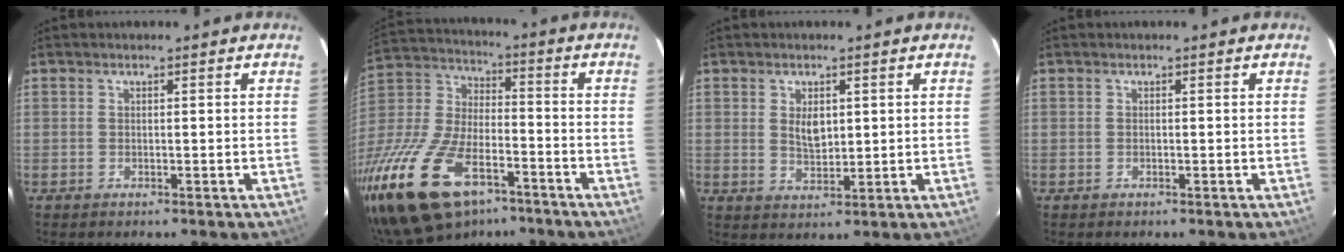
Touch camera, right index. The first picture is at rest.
{"total": 24.5, "force": [-14.5, 12.1, 15.6], "torque": [-0.331, -0.020, -0.257]}
{"total": 4.0, "force": [1.0, 2.4, 3.0], "torque": [-0.050, -0.001, 0.022]}
{"total": 0.0}